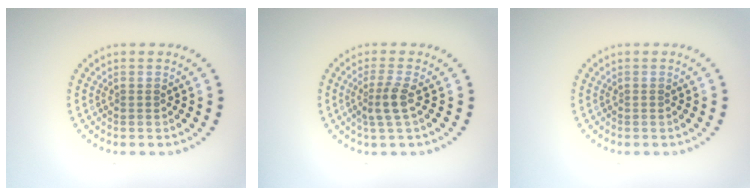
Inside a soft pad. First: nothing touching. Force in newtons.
{"total": 2.2, "press": 1.8, "slide": 1.3}
{"total": 0.0}